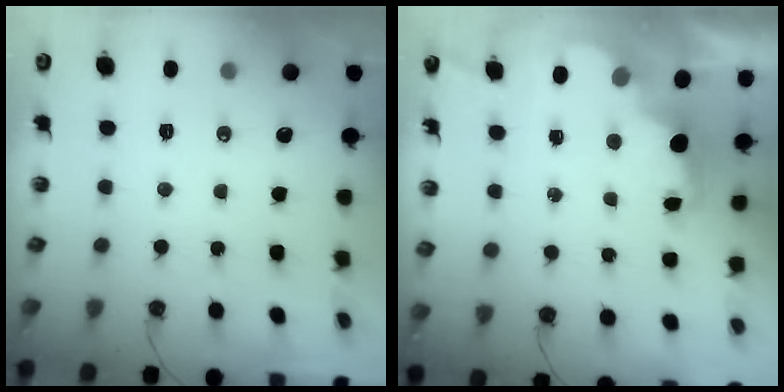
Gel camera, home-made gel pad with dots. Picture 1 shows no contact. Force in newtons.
{"total": 2.7, "press": 2.6, "slide": 0.8}